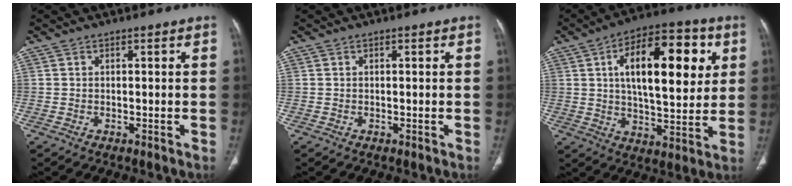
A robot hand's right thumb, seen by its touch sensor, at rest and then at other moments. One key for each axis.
{"total": 0.0}
{"total": 20.6, "fx": 5.7, "fy": 9.1, "fz": 17.6, "tx": -0.233, "ty": -0.002, "tz": 0.080}